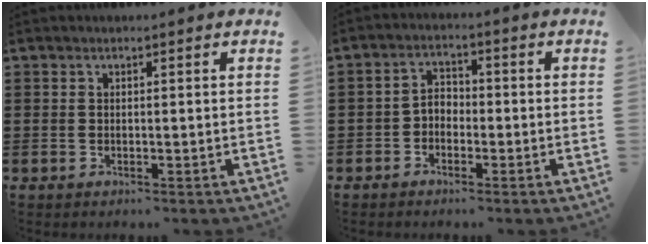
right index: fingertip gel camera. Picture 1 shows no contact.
{"total": 2.1, "force": [-1.5, 1.3, 0.8], "torque": [-0.020, 0.010, -0.033]}